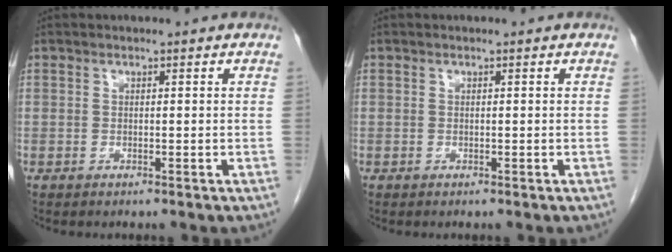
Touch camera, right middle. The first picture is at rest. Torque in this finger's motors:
{"motor_torque": [1.34, -0.80, 0.22, 0.00]}